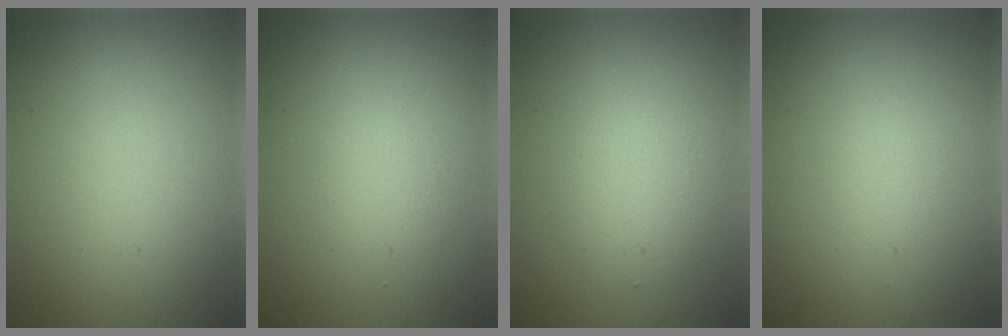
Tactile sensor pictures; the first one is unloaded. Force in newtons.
{"total": 1.5, "press": 1.5, "slide": 0.1}
{"total": 2.7, "press": 2.7, "slide": 0.2}
{"total": 0.9, "press": 0.9, "slide": 0.1}